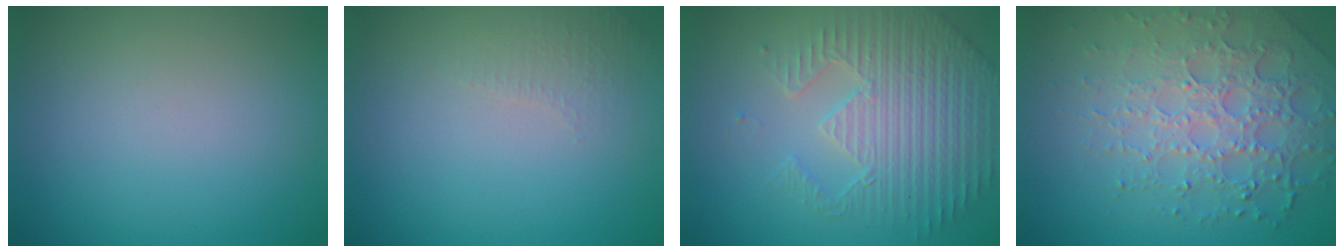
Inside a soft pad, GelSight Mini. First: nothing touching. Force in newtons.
{"total": 1.4, "press": 1.3, "slide": 0.4}
{"total": 4.8, "press": 4.4, "slide": 1.9}
{"total": 6.2, "press": 4.8, "slide": 3.9}